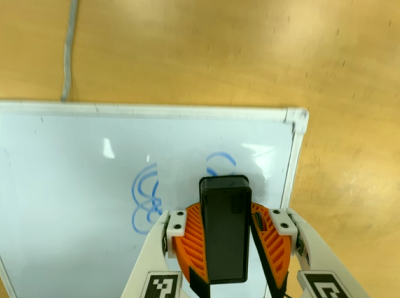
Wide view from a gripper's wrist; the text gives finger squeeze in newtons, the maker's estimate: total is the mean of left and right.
{"total": 10.1, "left": 11.2, "right": 8.9}